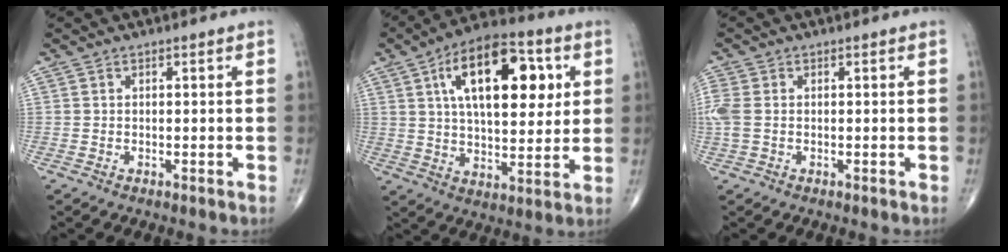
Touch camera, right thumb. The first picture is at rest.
{"total": 20.6, "force": [6.4, 10.1, 16.8], "torque": [-0.234, -0.005, 0.096]}
{"total": 3.9, "force": [-0.1, 2.5, 3.0], "torque": [-0.101, 0.005, -0.003]}